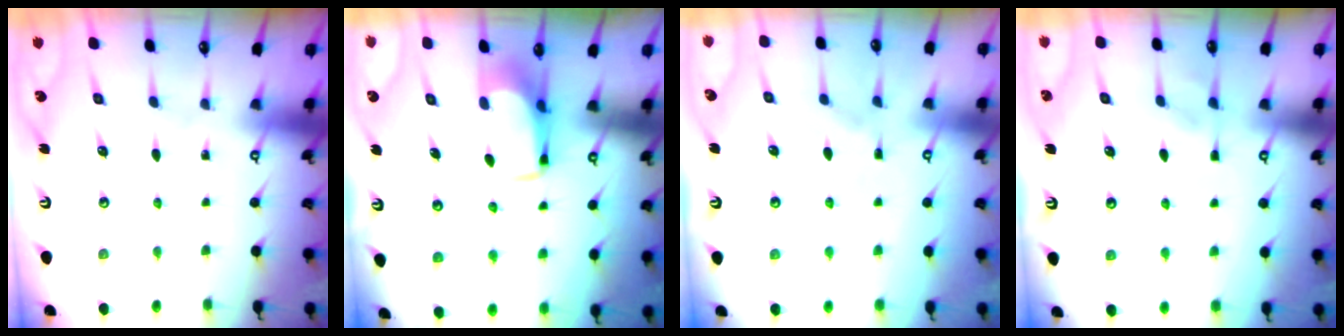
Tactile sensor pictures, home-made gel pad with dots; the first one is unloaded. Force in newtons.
{"total": 2.9, "press": 2.9, "slide": 0.3}
{"total": 1.7, "press": 1.0, "slide": 1.3}
{"total": 0.9, "press": 0.2, "slide": 0.9}